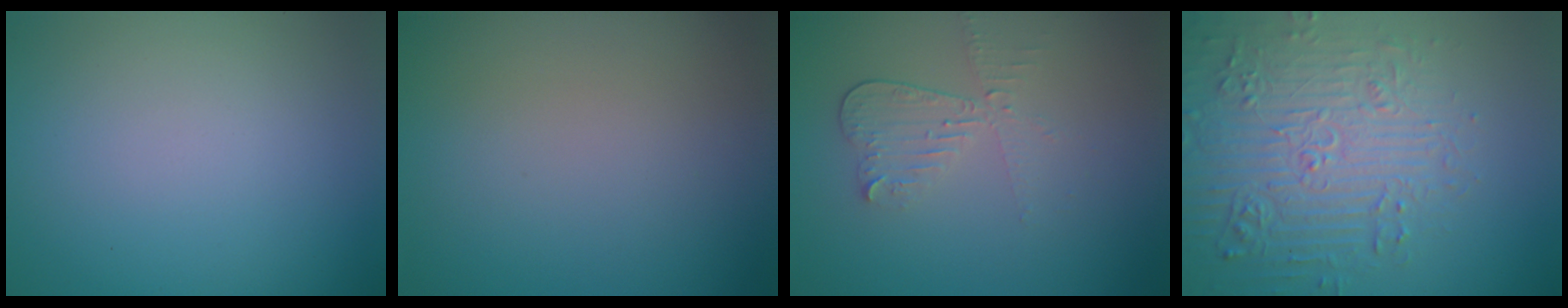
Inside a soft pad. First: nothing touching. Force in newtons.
{"total": 0.0}
{"total": 2.5, "press": 2.3, "slide": 0.9}
{"total": 5.2, "press": 5.1, "slide": 1.3}